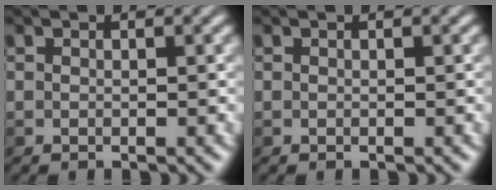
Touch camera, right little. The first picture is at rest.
{"total": 0.0}